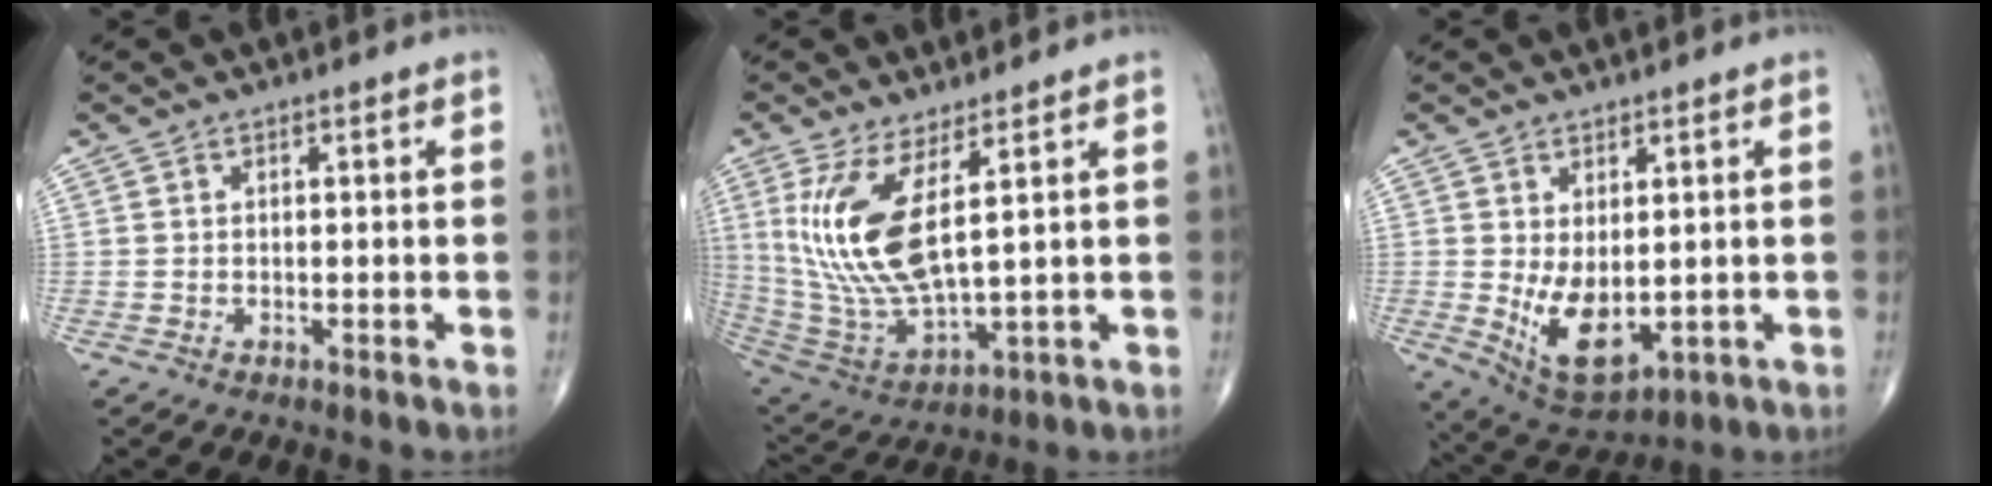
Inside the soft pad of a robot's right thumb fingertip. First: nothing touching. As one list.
[{"total": 14.9, "force": [4.5, 4.8, 13.4], "torque": [-0.290, -0.037, 0.106]}, {"total": 9.2, "force": [-0.3, 4.9, 7.8], "torque": [-0.120, -0.017, 0.018]}]